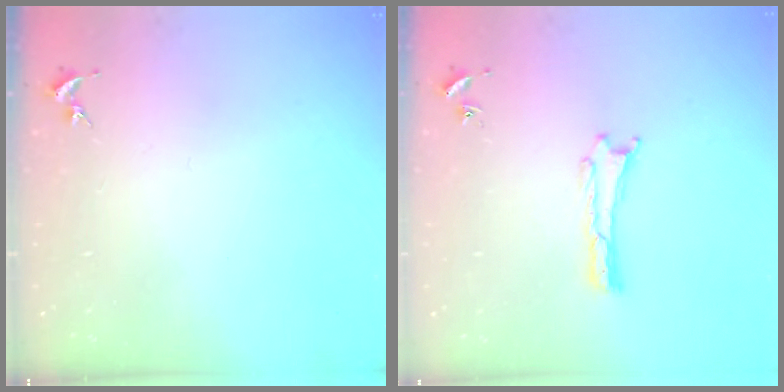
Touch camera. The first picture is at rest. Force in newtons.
{"total": 0.0}